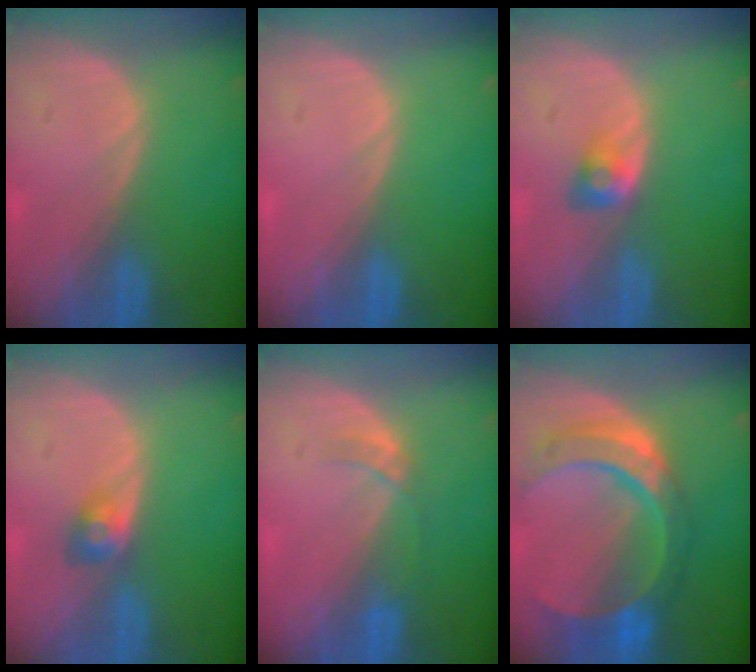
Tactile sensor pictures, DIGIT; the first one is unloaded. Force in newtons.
{"total": 0.0}
{"total": 2.9, "press": 2.5, "slide": 1.4}
{"total": 3.0, "press": 2.6, "slide": 1.4}
{"total": 2.7, "press": 2.4, "slide": 1.3}
{"total": 10.9, "press": 9.2, "slide": 6.0}